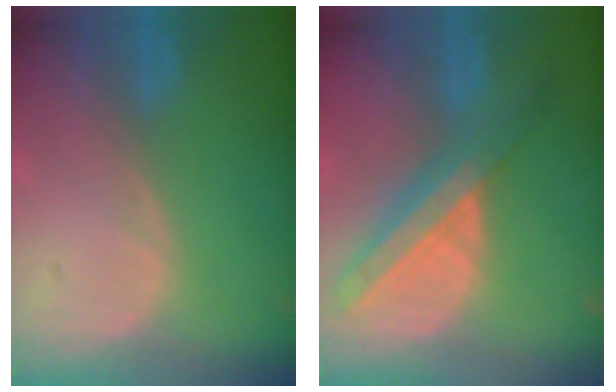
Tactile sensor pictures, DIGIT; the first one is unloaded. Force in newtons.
{"total": 8.5, "press": 7.5, "slide": 3.9}